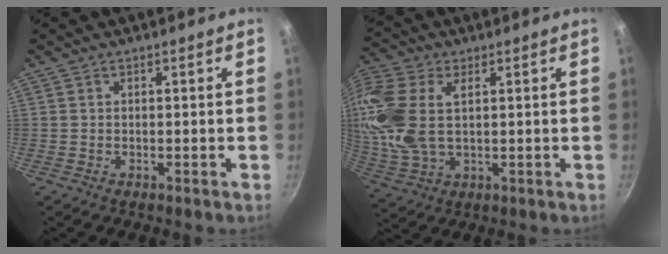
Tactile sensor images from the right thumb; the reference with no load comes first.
{"total": 14.4, "force": [3.1, 8.3, 11.3], "torque": [-0.246, 0.004, 0.062]}